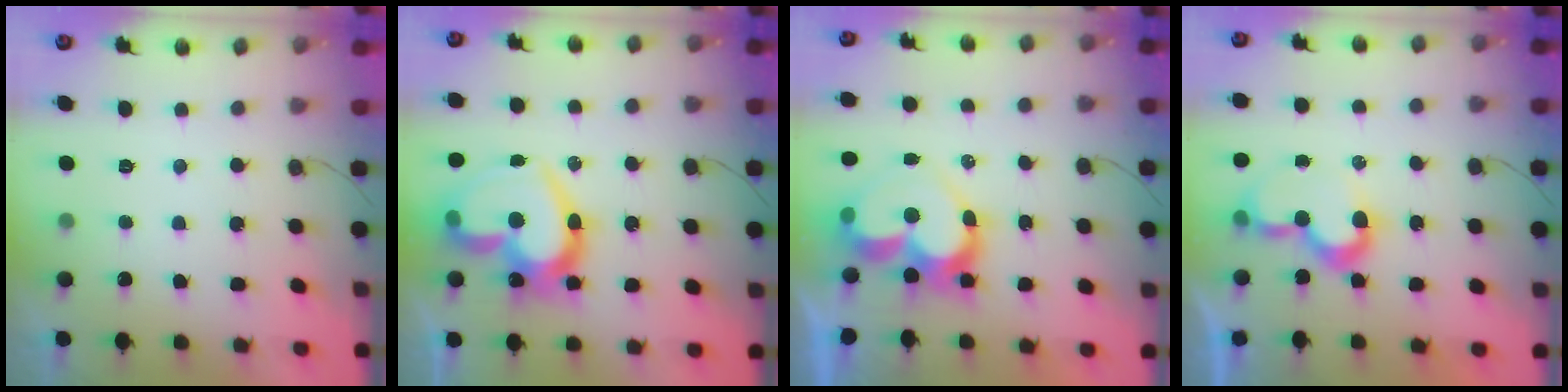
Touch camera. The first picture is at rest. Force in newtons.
{"total": 25.9, "press": 25.8, "slide": 2.4}
{"total": 13.0, "press": 12.9, "slide": 1.0}
{"total": 7.7, "press": 7.7, "slide": 0.7}